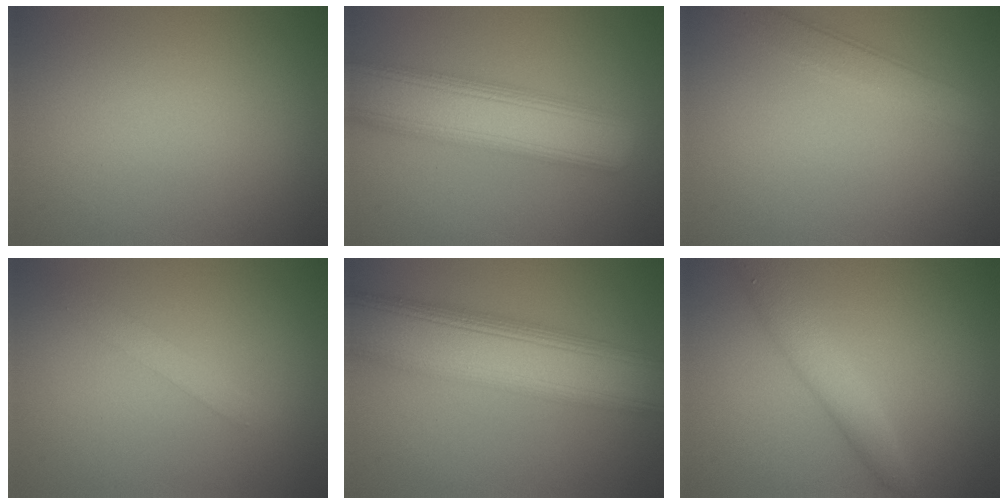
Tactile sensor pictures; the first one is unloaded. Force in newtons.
{"total": 9.0, "press": 9.0, "slide": 0.3}
{"total": 3.2, "press": 3.2, "slide": 0.1}
{"total": 1.4, "press": 1.4, "slide": 0.0}
{"total": 11.4, "press": 11.4, "slide": 0.4}
{"total": 2.9, "press": 2.9, "slide": 0.0}